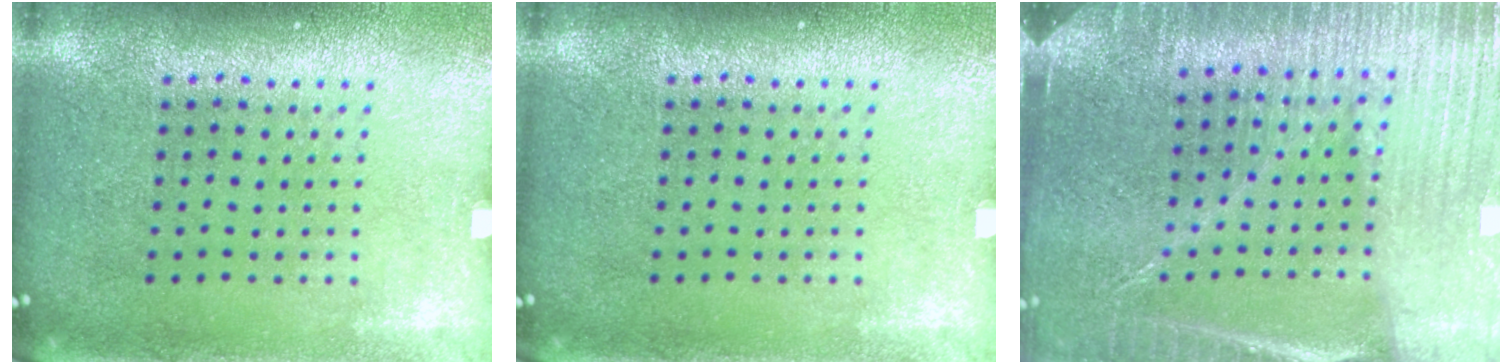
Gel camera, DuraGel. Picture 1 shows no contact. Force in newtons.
{"total": 0.0}
{"total": 4.3, "press": 4.0, "slide": 1.6}